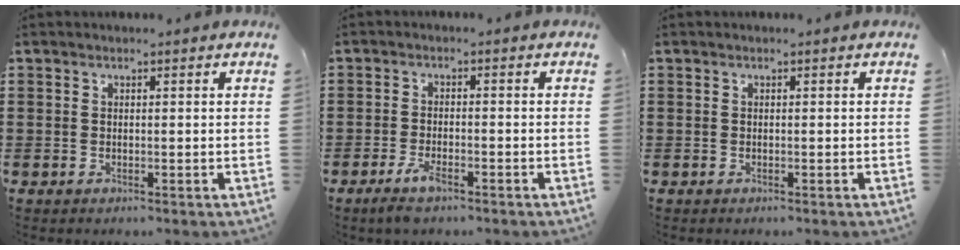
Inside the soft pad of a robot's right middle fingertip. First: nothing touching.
{"total": 3.6, "force": [-2.3, 1.0, 2.7], "torque": [-0.064, -0.005, -0.046]}
{"total": 0.0}